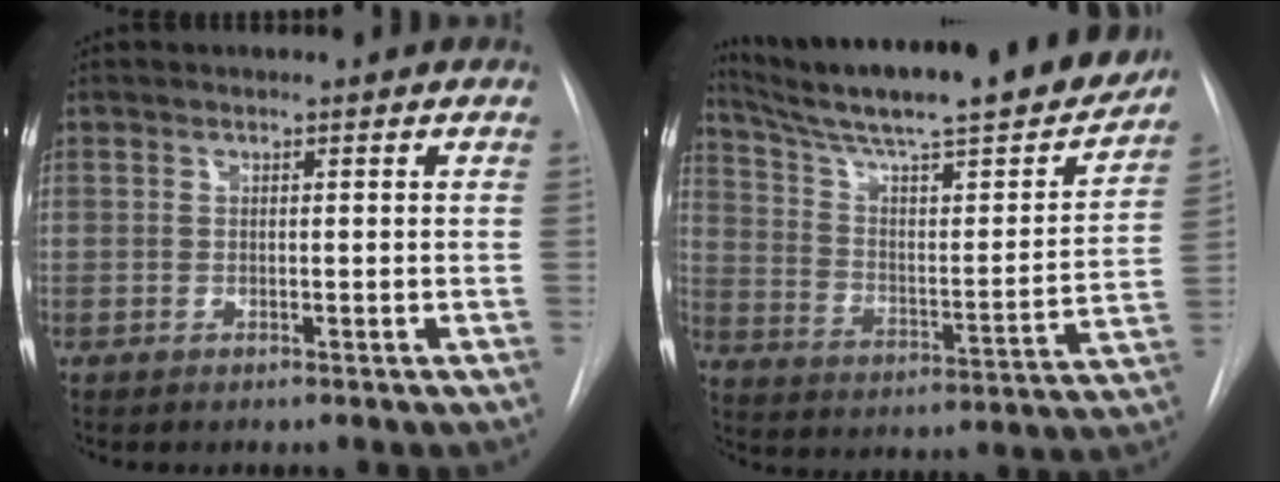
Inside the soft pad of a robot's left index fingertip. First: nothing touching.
{"total": 26.7, "force": [23.2, 2.5, 12.9], "torque": [-0.212, -0.047, 0.330]}